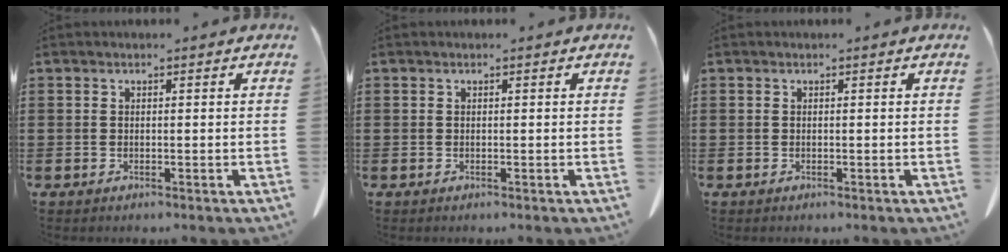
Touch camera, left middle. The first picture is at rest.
{"total": 0.0}
{"total": 0.0}